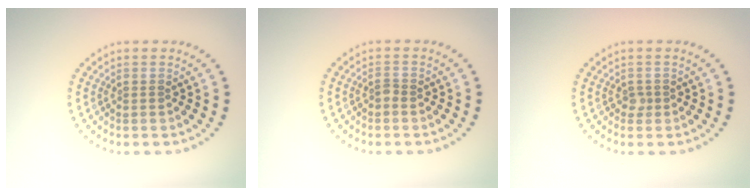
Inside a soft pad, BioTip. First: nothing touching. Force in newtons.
{"total": 0.8, "press": 0.6, "slide": 0.5}
{"total": 0.8, "press": 0.6, "slide": 0.5}